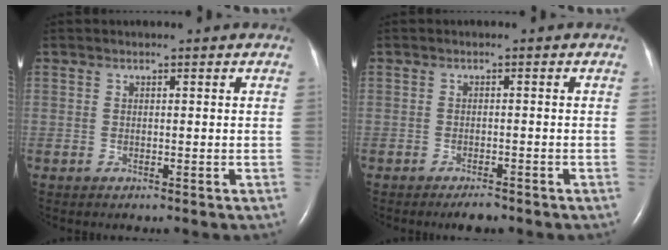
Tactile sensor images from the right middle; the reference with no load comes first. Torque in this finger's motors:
{"motor_torque": [-0.02, 0.03, 0.01, 0.00]}